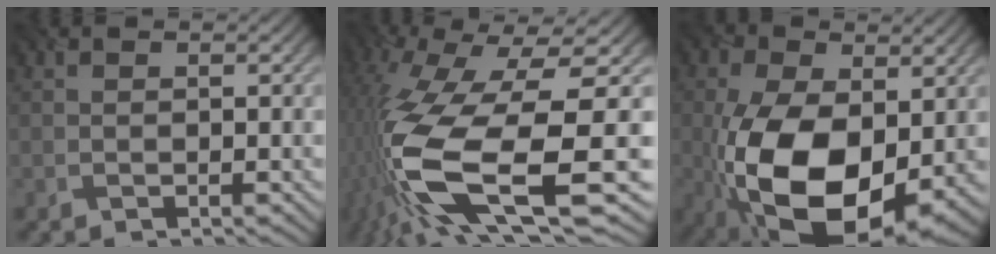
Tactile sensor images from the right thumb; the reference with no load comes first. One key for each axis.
{"total": 18.2, "fx": -4.7, "fy": 6.4, "fz": 16.4, "tx": -0.379, "ty": -0.036, "tz": -0.070}
{"total": 16.6, "fx": -3.4, "fy": 9.4, "fz": 13.3, "tx": -0.271, "ty": -0.030, "tz": -0.053}